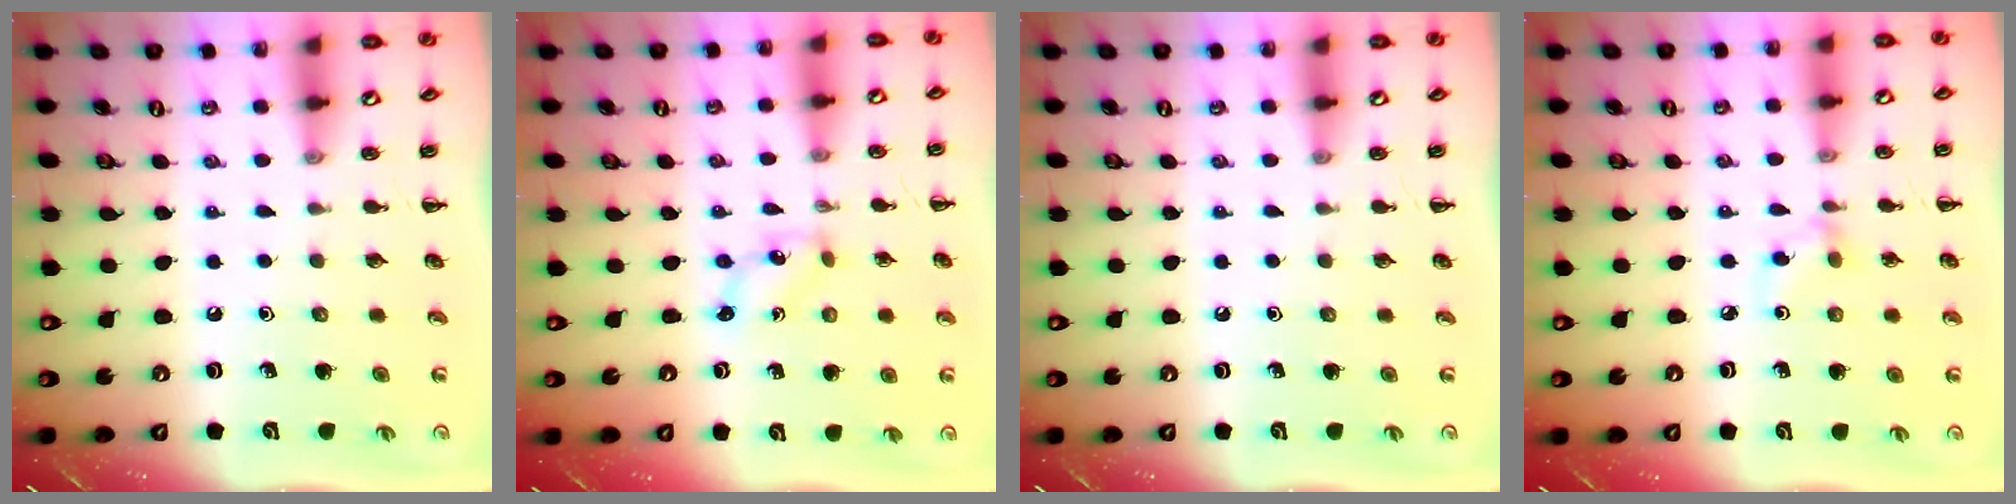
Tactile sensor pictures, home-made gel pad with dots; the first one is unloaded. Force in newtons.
{"total": 1.2, "press": 1.2, "slide": 0.1}
{"total": 0.0}
{"total": 3.4, "press": 3.1, "slide": 1.3}